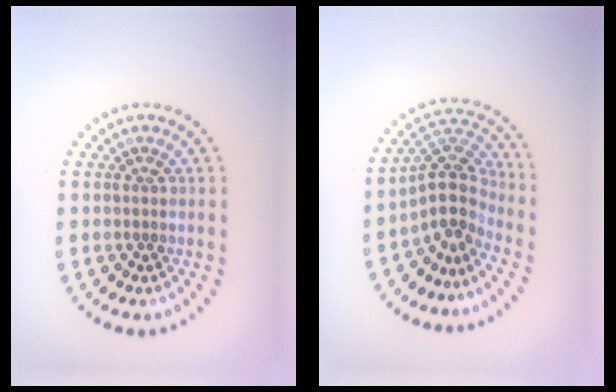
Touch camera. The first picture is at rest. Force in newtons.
{"total": 3.9, "press": 2.8, "slide": 2.7}